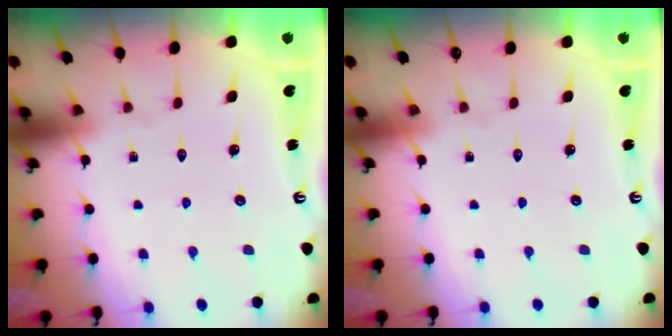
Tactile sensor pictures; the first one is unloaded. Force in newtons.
{"total": 0.0}